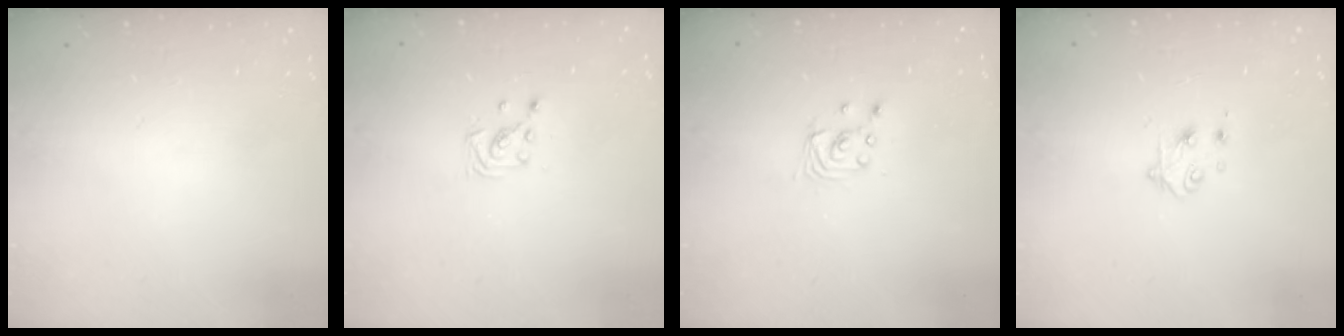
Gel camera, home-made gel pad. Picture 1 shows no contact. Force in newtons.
{"total": 2.9, "press": 2.9, "slide": 0.3}
{"total": 2.8, "press": 2.8, "slide": 0.1}
{"total": 4.9, "press": 4.8, "slide": 0.7}